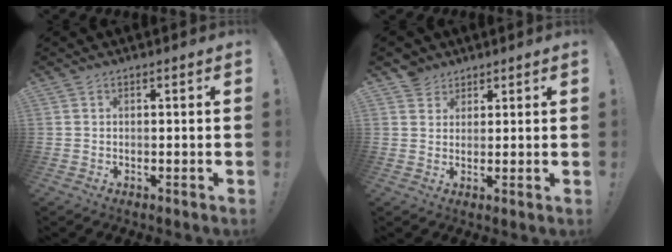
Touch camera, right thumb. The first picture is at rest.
{"total": 4.7, "force": [3.5, 3.1, 0.0], "torque": [0.001, -0.015, 0.066]}